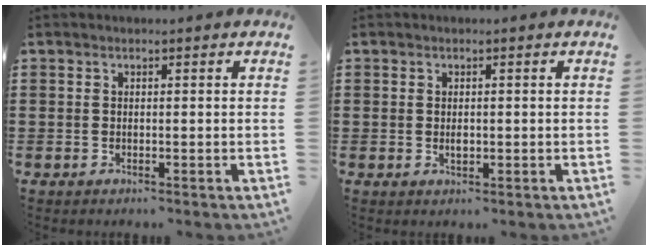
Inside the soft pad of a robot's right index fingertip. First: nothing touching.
{"total": 1.1, "force": [-0.1, 0.6, 0.9], "torque": [-0.017, 0.003, -0.003]}